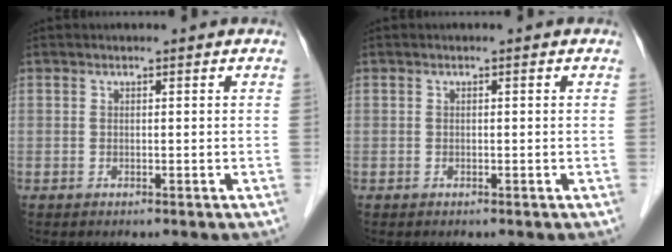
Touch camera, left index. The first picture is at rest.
{"total": 0.0}